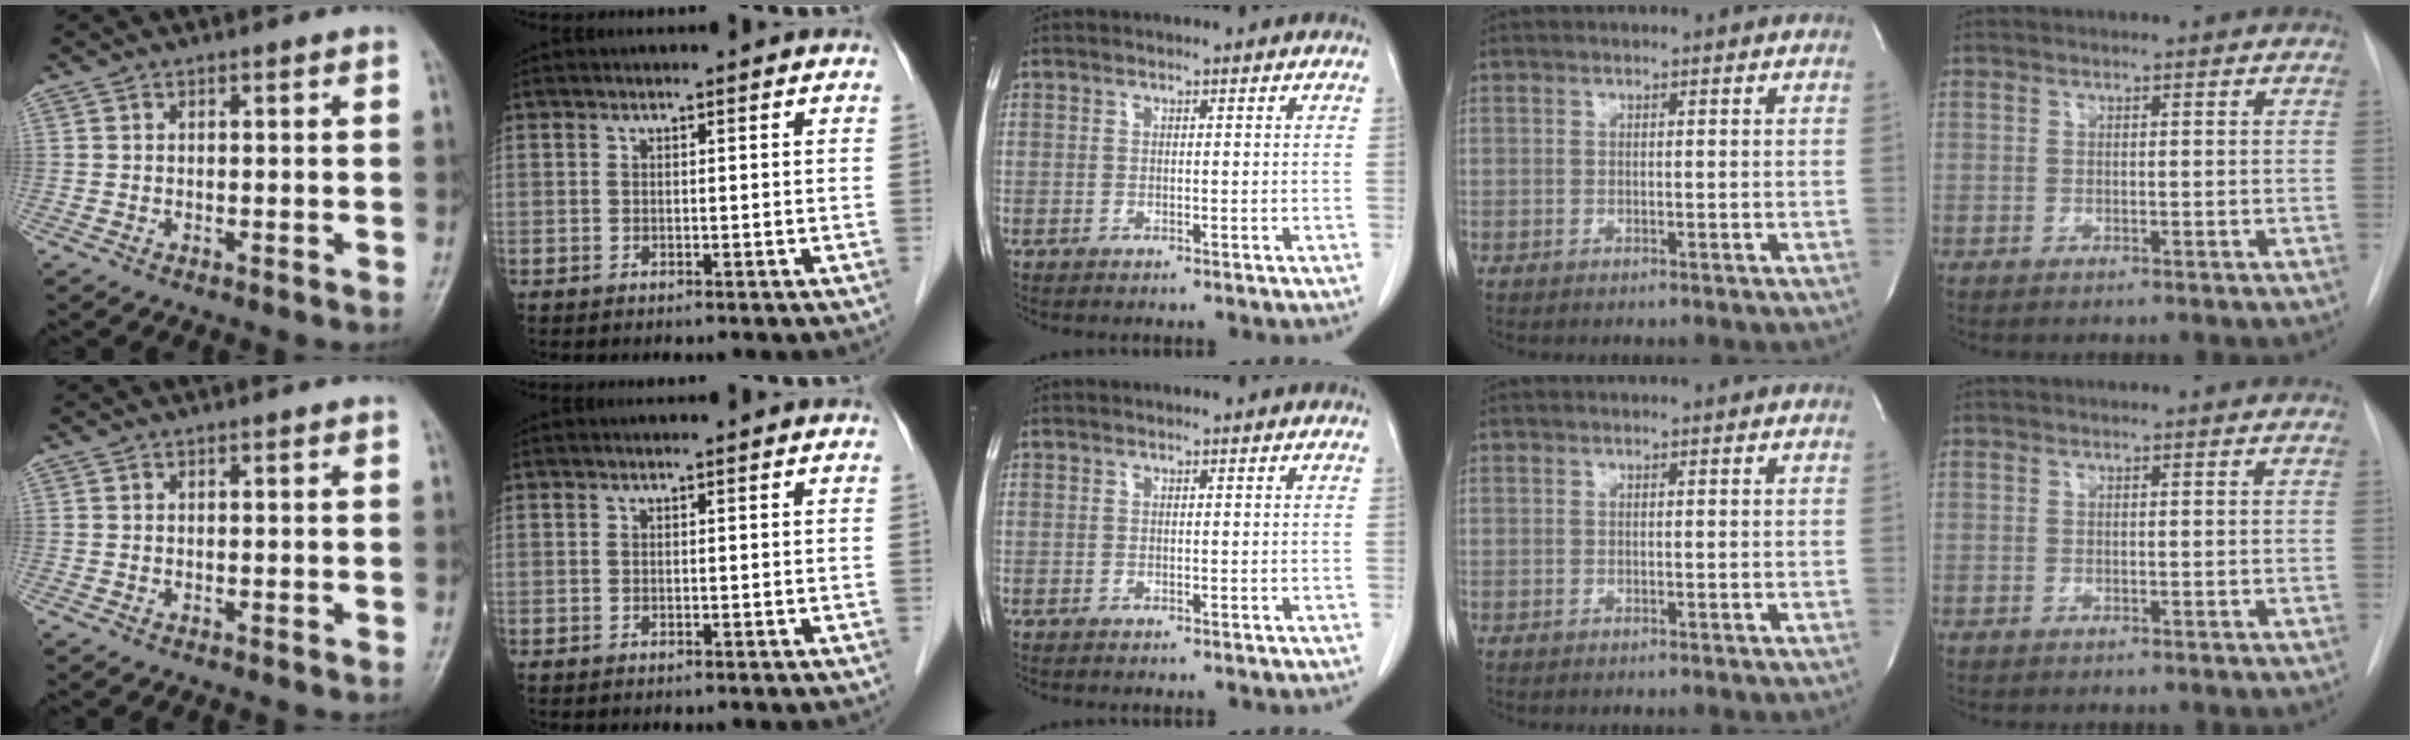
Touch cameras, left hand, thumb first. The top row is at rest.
{}